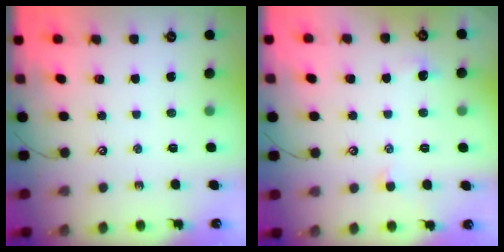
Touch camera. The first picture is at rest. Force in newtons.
{"total": 1.0, "press": 0.9, "slide": 0.6}